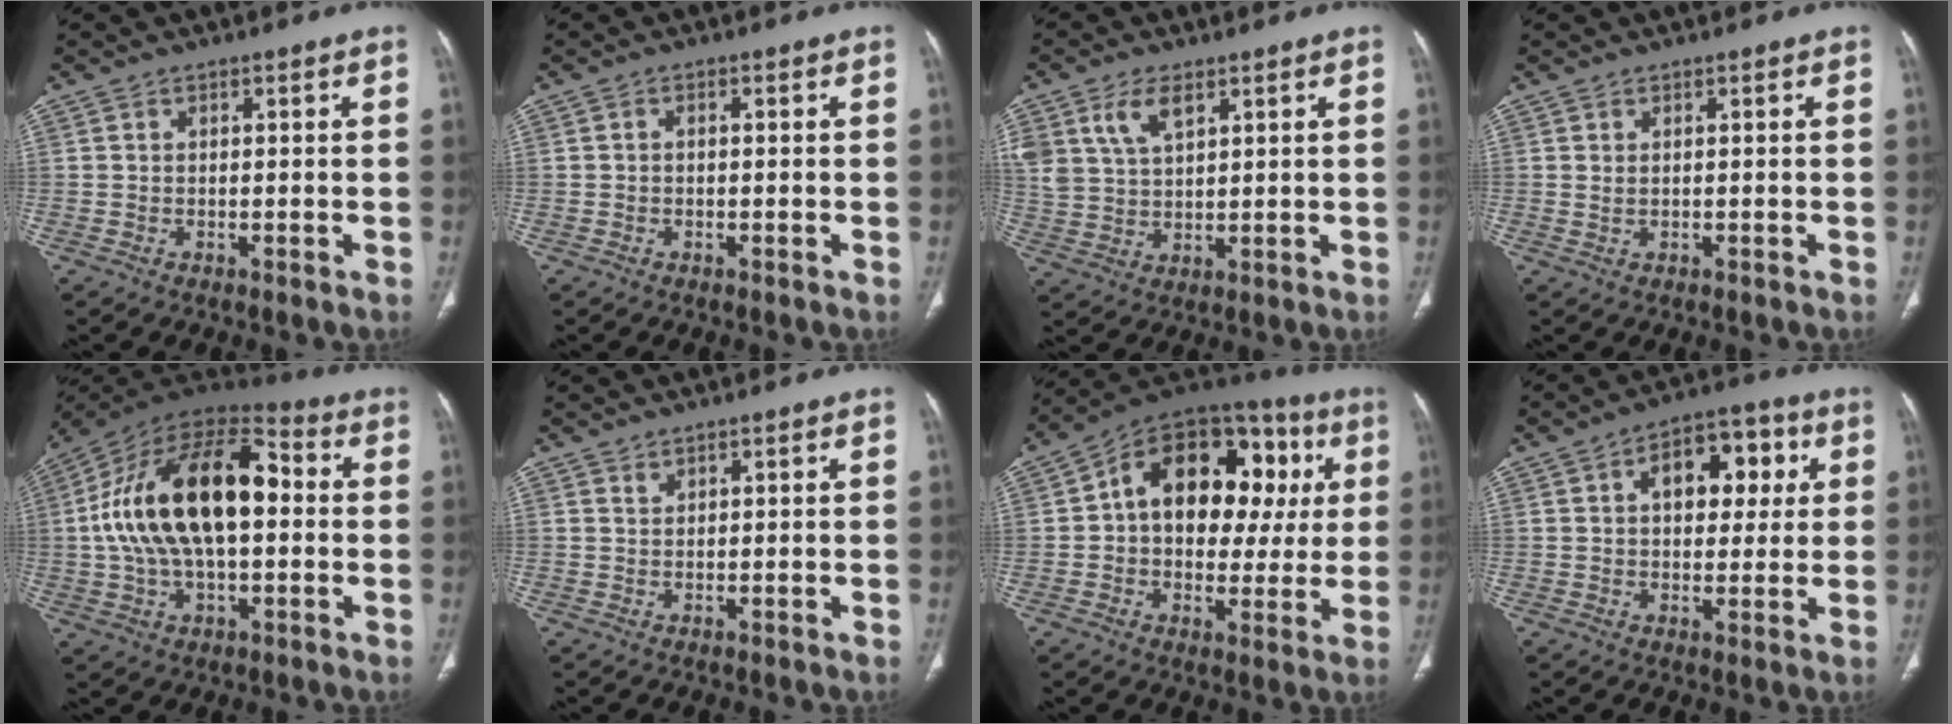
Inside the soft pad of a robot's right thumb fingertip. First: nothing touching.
{"total": 0.5, "force": [-0.1, 0.4, 0.4], "torque": [-0.006, 0.001, -0.006]}
{"total": 8.3, "force": [4.3, 4.6, 5.4], "torque": [-0.105, -0.011, 0.092]}
{"total": 0.6, "force": [0.3, 0.2, 0.4], "torque": [-0.012, 0.005, 0.011]}
{"total": 24.1, "force": [1.6, 12.7, 20.4], "torque": [-0.363, 0.034, 0.018]}
{"total": 0.7, "force": [0.7, 0.3, 0.1], "torque": [0.000, -0.005, 0.013]}
{"total": 22.9, "force": [4.1, 15.0, 16.9], "torque": [-0.197, 0.035, 0.055]}
{"total": 10.7, "force": [2.9, 6.6, 7.9], "torque": [-0.073, 0.015, 0.037]}